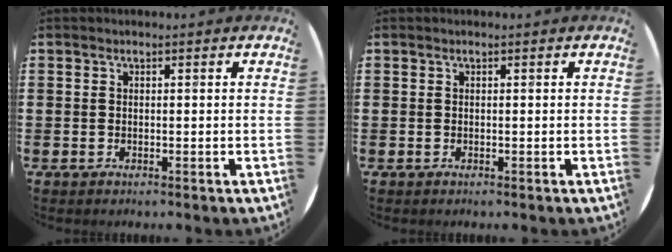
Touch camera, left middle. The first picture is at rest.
{"total": 0.0}